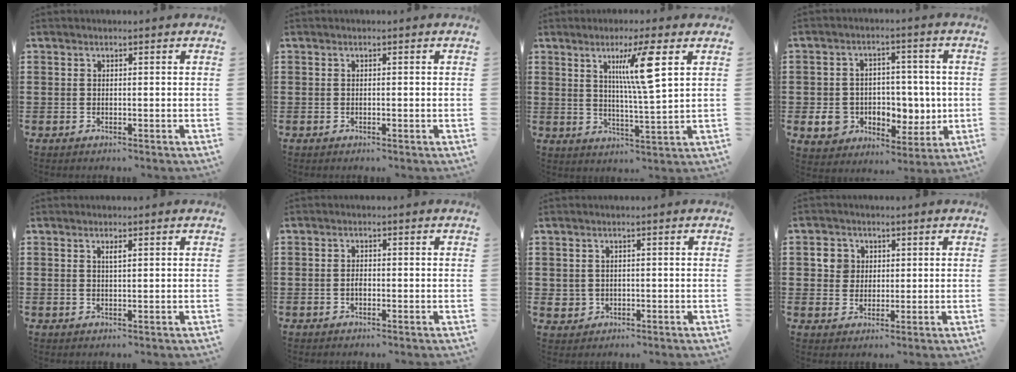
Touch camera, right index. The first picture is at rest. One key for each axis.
{"total": 0.0}
{"total": 8.6, "fx": 3.5, "fy": 0.6, "fz": 7.8, "tx": -0.145, "ty": -0.002, "tz": 0.050}
{"total": 7.7, "fx": -0.3, "fy": 6.9, "fz": 3.3, "tx": -0.061, "ty": 0.005, "tz": 0.001}
{"total": 1.1, "fx": 0.5, "fy": 0.2, "fz": 0.9, "tx": -0.019, "ty": 0.000, "tz": 0.009}
{"total": 1.1, "fx": -0.4, "fy": 0.5, "fz": 0.8, "tx": -0.018, "ty": -0.003, "tz": -0.007}
{"total": 1.4, "fx": 0.2, "fy": 1.4, "fz": 0.2, "tx": -0.010, "ty": 0.006, "tz": 0.001}
{"total": 3.8, "fx": 1.1, "fy": 3.5, "fz": 1.0, "tx": -0.026, "ty": 0.010, "tz": 0.017}